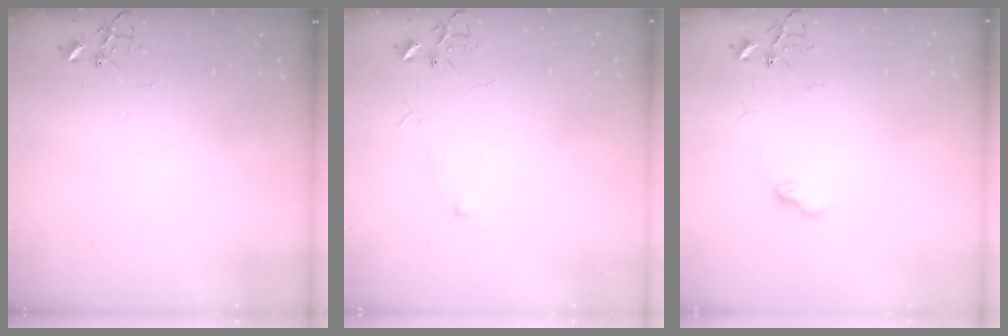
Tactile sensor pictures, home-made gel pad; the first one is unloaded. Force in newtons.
{"total": 3.9, "press": 3.8, "slide": 0.4}
{"total": 6.9, "press": 6.9, "slide": 0.7}